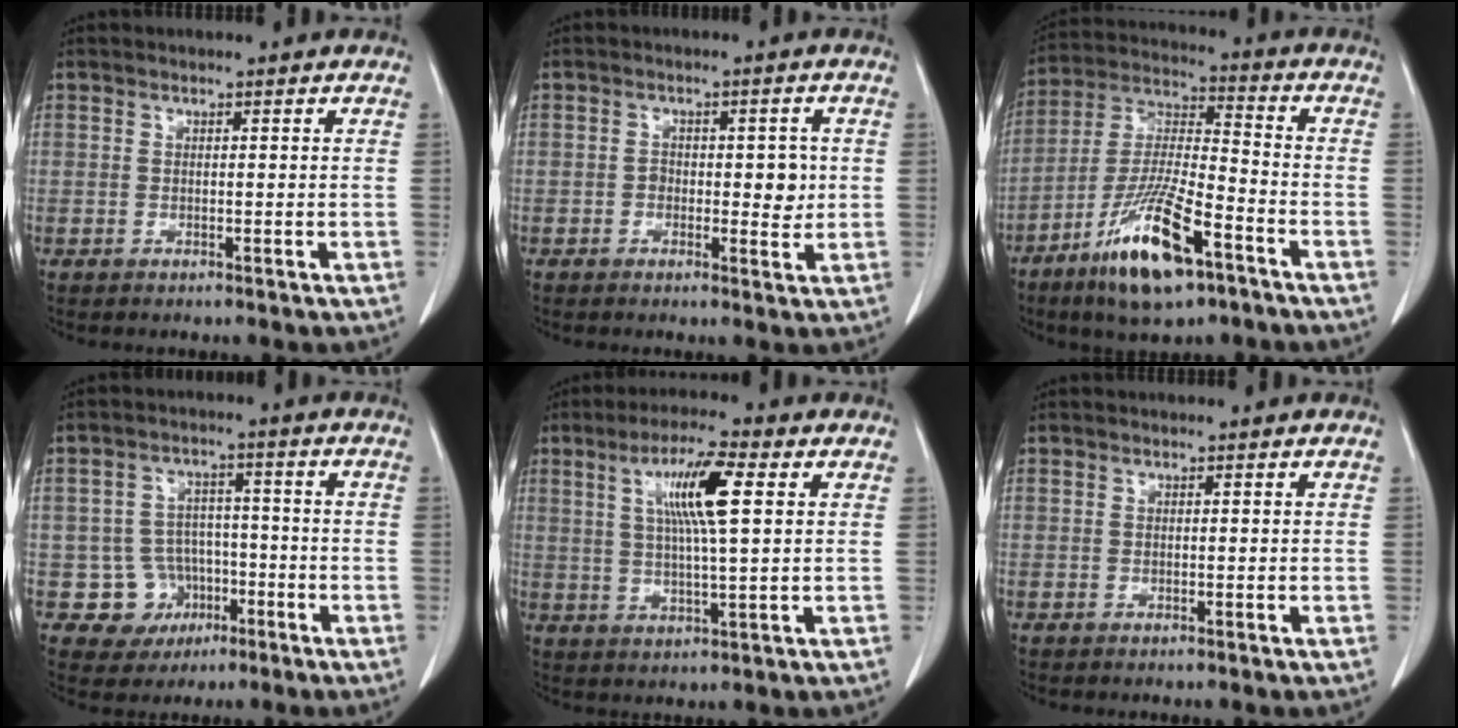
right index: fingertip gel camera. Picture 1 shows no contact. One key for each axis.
{"total": 4.4, "fx": -0.2, "fy": 2.5, "fz": 3.6, "tx": -0.039, "ty": 0.005, "tz": -0.001}
{"total": 15.1, "fx": -8.5, "fy": 3.0, "fz": 12.2, "tx": -0.245, "ty": -0.022, "tz": -0.152}
{"total": 6.8, "fx": -2.4, "fy": 6.3, "fz": 0.7, "tx": -0.002, "ty": 0.015, "tz": -0.029}
{"total": 9.3, "fx": 2.8, "fy": 0.5, "fz": 8.8, "tx": -0.162, "ty": 0.008, "tz": 0.049}
{"total": 0.0}